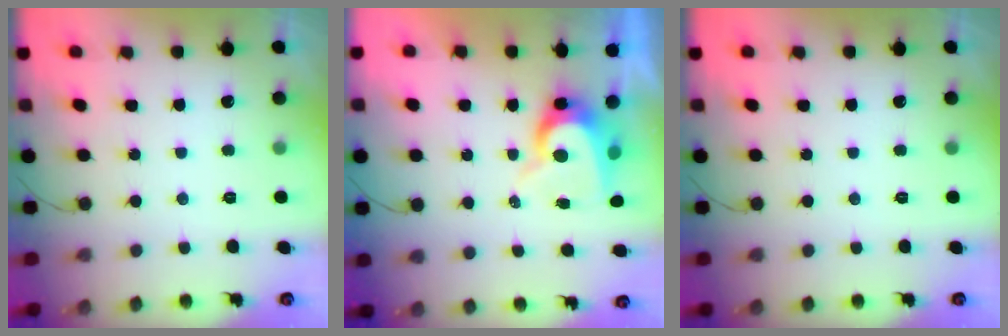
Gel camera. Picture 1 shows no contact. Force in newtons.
{"total": 7.7, "press": 7.7, "slide": 0.7}
{"total": 0.0}